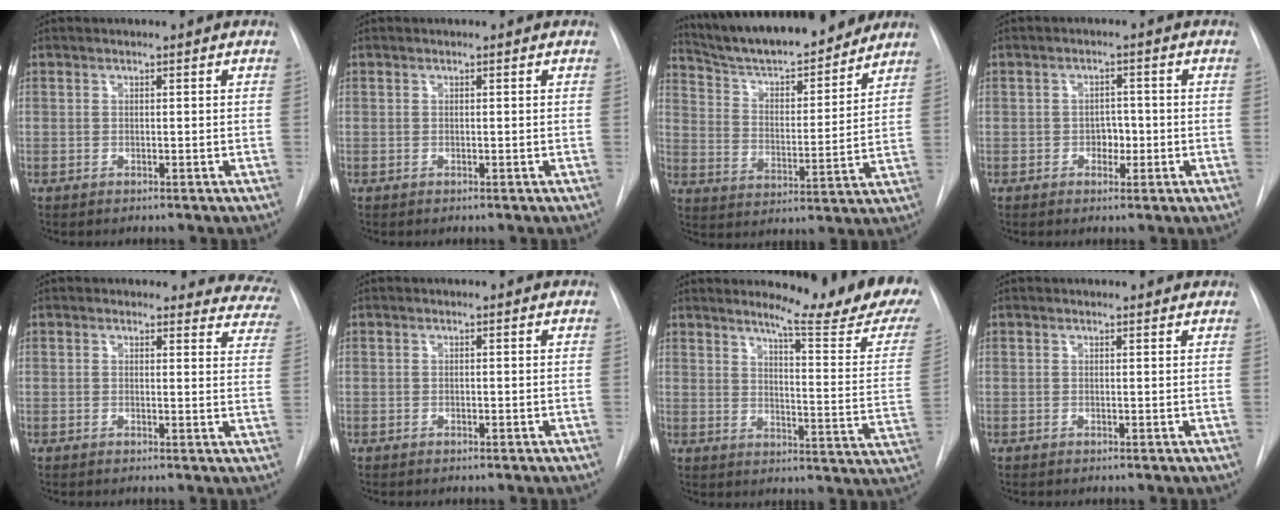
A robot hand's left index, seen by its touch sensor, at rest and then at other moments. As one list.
[{"total": 0.0}, {"total": 18.7, "force": [16.9, 3.0, 7.6], "torque": [-0.124, 0.002, 0.266]}, {"total": 2.5, "force": [-0.7, 1.8, 1.7], "torque": [-0.018, 0.006, -0.008]}, {"total": 10.0, "force": [9.5, 3.3, 0.0], "torque": [0.057, -0.051, 0.052]}, {"total": 0.0}, {"total": 17.1, "force": [15.5, -1.0, 7.1], "torque": [-0.101, -0.122, 0.180]}, {"total": 2.0, "force": [2.0, 0.5, 0.2], "torque": [-0.010, 0.005, 0.017]}]